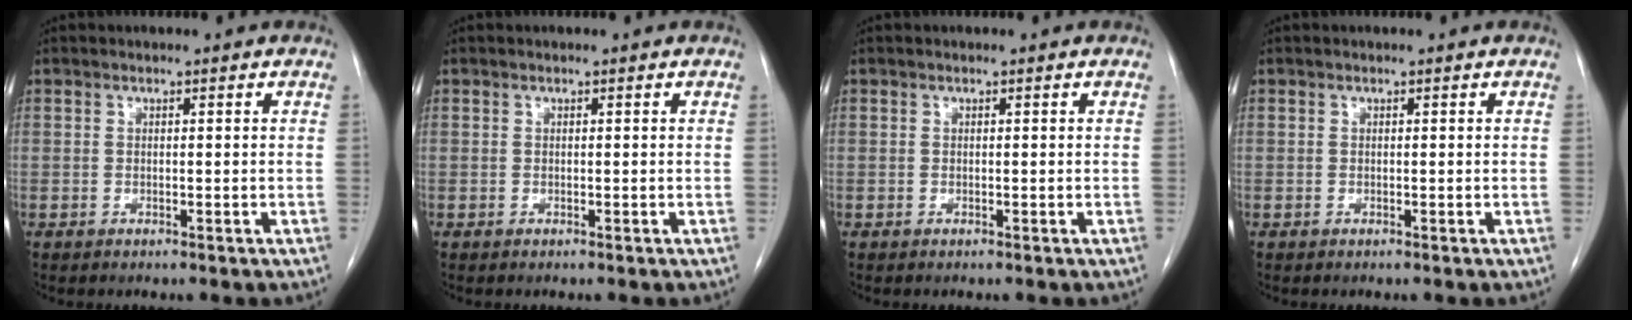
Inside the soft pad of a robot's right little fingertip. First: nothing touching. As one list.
[{"total": 0.0}, {"total": 0.0}, {"total": 0.0}]